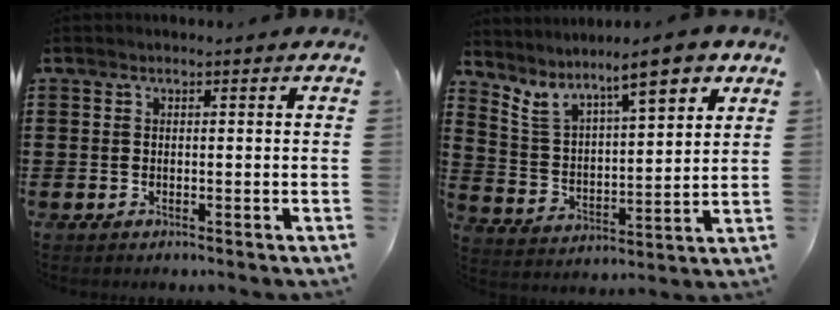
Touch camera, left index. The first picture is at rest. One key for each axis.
{"total": 8.9, "fx": 7.4, "fy": 2.0, "fz": 4.7, "tx": -0.115, "ty": -0.035, "tz": 0.123}